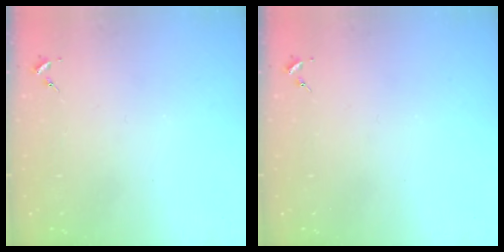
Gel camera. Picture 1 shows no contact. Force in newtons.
{"total": 0.0}